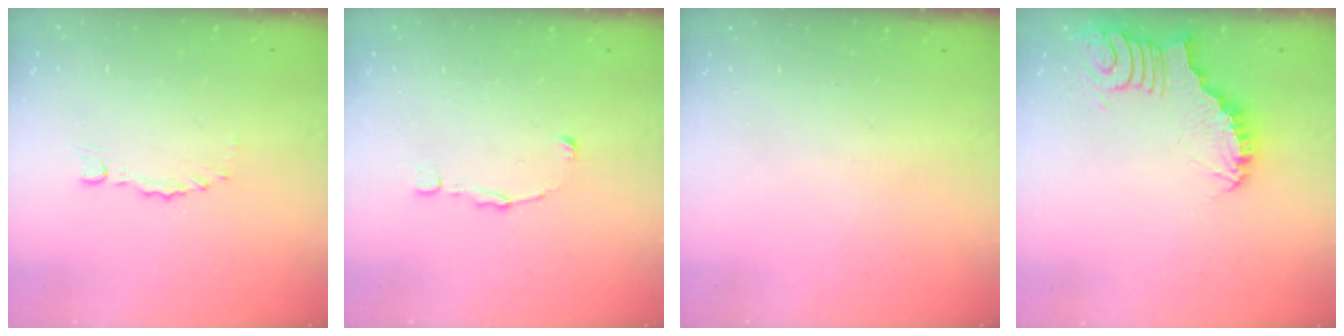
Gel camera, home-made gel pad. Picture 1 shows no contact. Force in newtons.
{"total": 0.9, "press": 0.9, "slide": 0.0}
{"total": 0.0}
{"total": 3.6, "press": 3.5, "slide": 0.7}